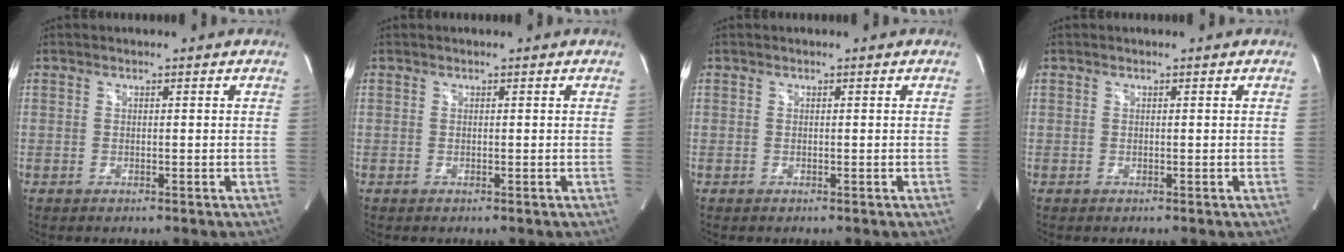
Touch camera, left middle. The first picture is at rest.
{"total": 0.0}
{"total": 0.0}
{"total": 0.0}